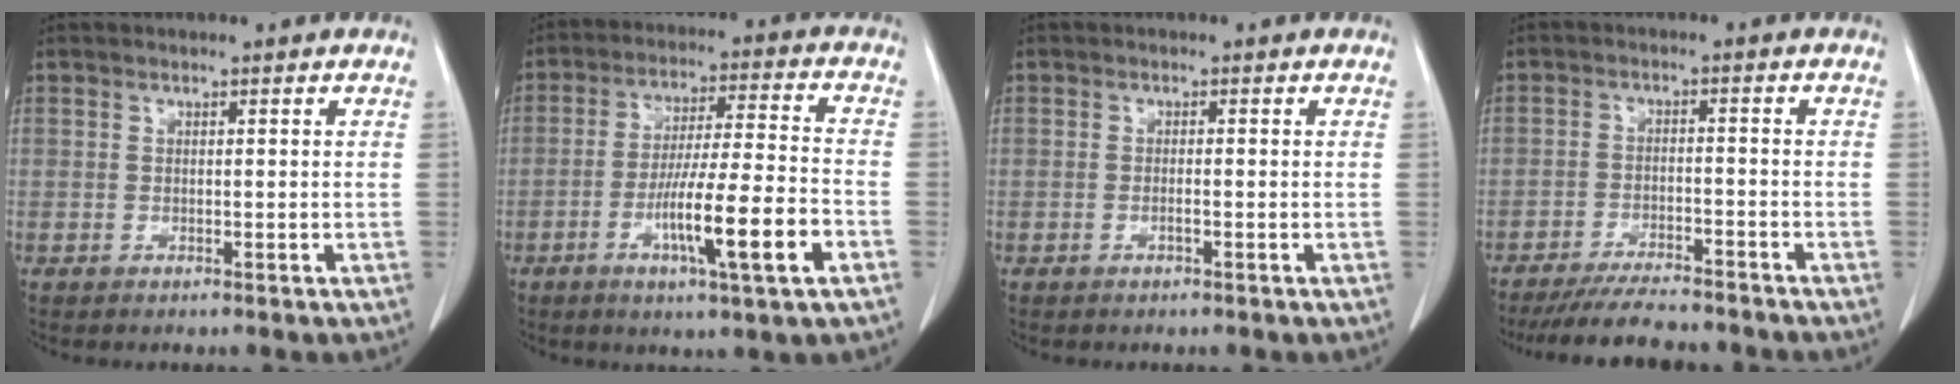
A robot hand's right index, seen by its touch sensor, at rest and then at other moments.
{"total": 13.2, "force": [-5.0, 0.3, 12.2], "torque": [-0.211, -0.008, -0.083]}
{"total": 0.8, "force": [-0.4, 0.1, 0.7], "torque": [-0.015, 0.001, -0.006]}
{"total": 9.9, "force": [-9.0, 1.5, 3.7], "torque": [-0.053, -0.010, -0.141]}